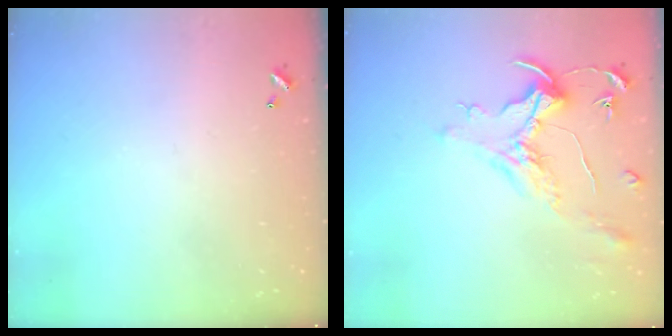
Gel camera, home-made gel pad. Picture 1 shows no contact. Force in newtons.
{"total": 1.5, "press": 1.3, "slide": 0.7}